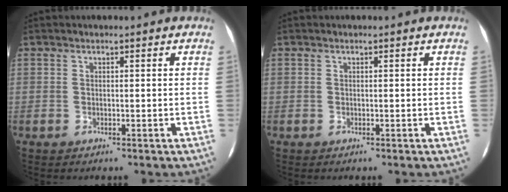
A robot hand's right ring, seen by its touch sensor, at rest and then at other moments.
{"total": 0.0}